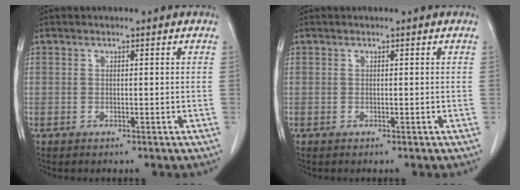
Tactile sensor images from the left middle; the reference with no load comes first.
{"total": 0.0}